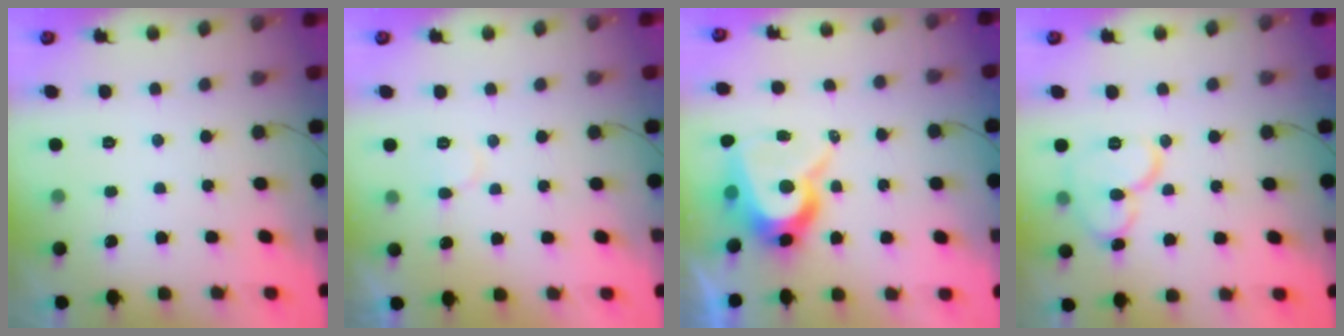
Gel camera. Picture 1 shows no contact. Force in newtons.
{"total": 6.4, "press": 6.4, "slide": 0.5}
{"total": 11.7, "press": 11.6, "slide": 1.2}
{"total": 11.7, "press": 11.6, "slide": 1.5}